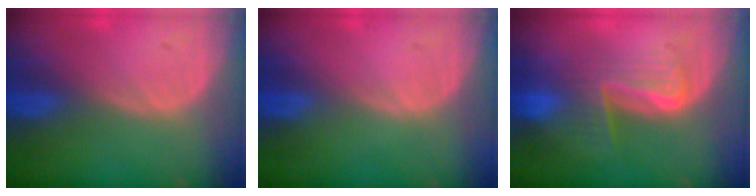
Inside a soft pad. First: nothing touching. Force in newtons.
{"total": 0.0}
{"total": 6.3, "press": 6.1, "slide": 1.5}